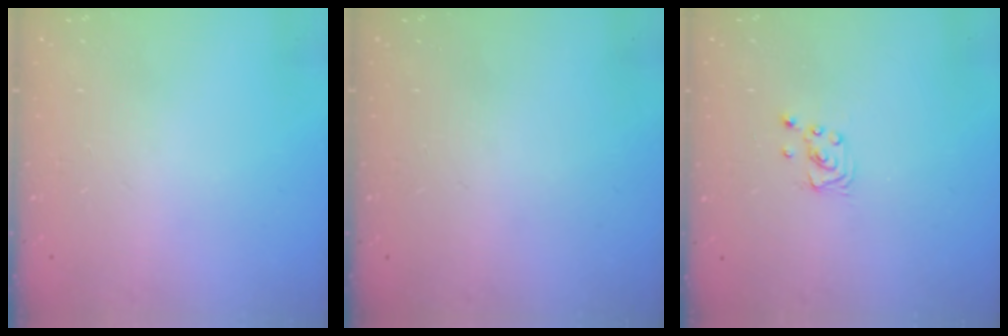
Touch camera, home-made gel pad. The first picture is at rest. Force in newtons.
{"total": 0.0}
{"total": 2.3, "press": 2.3, "slide": 0.2}